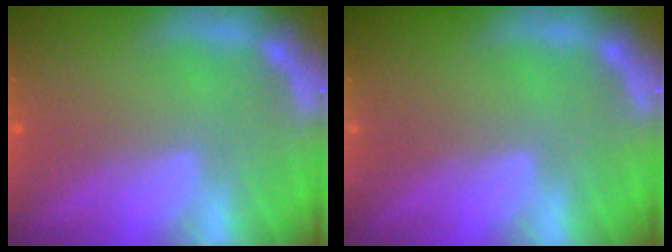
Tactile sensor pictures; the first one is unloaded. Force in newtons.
{"total": 1.4}